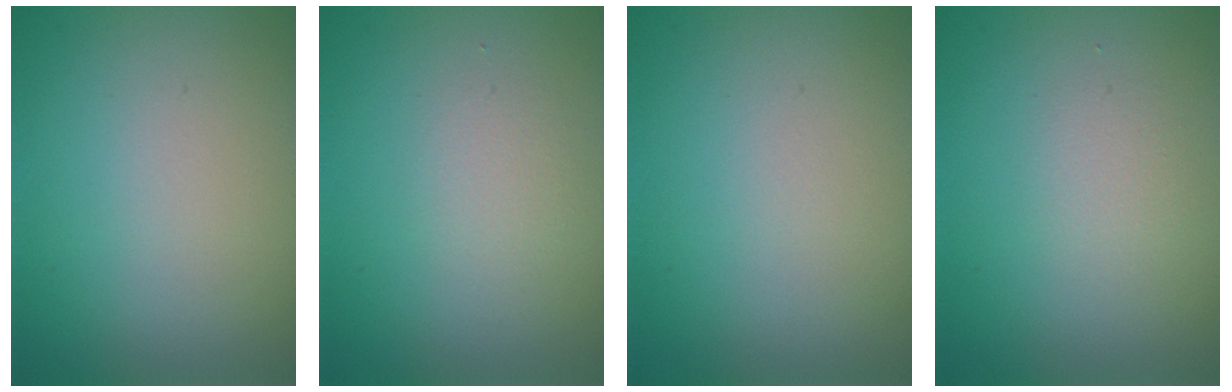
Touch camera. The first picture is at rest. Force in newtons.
{"total": 1.2, "press": 1.2, "slide": 0.0}
{"total": 0.0}
{"total": 1.1, "press": 1.1, "slide": 0.1}